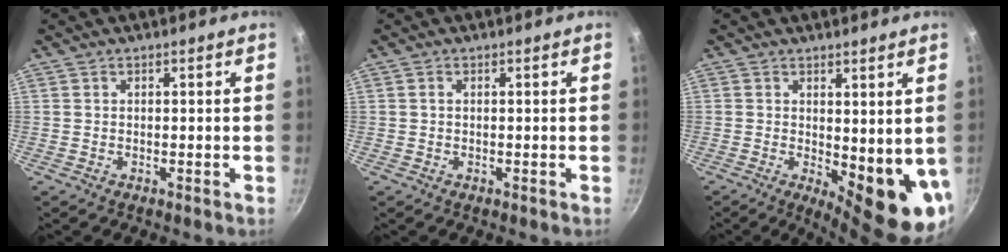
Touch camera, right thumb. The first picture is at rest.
{"total": 0.6, "force": [0.1, 0.4, 0.4], "torque": [-0.007, 0.003, 0.002]}
{"total": 10.9, "force": [0.2, 4.3, 10.0], "torque": [-0.105, -0.022, 0.014]}